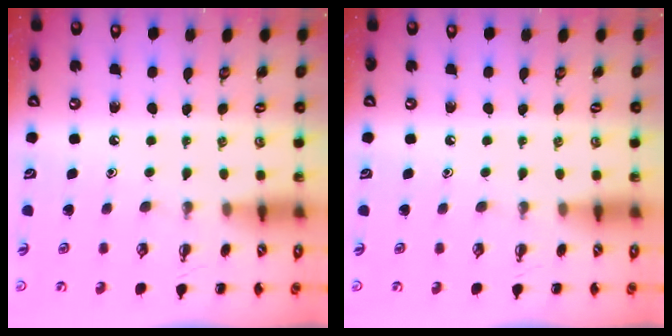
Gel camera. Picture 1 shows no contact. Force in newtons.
{"total": 0.0}